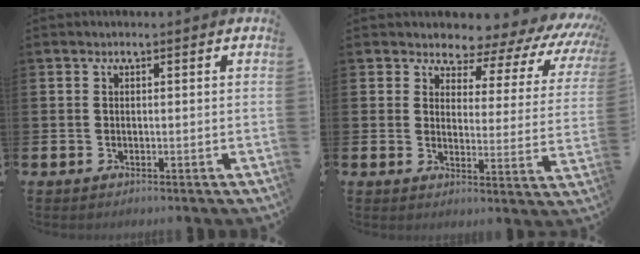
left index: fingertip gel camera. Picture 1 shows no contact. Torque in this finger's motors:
{"motor_torque": [1.17, -0.97, 0.61, 0.05]}